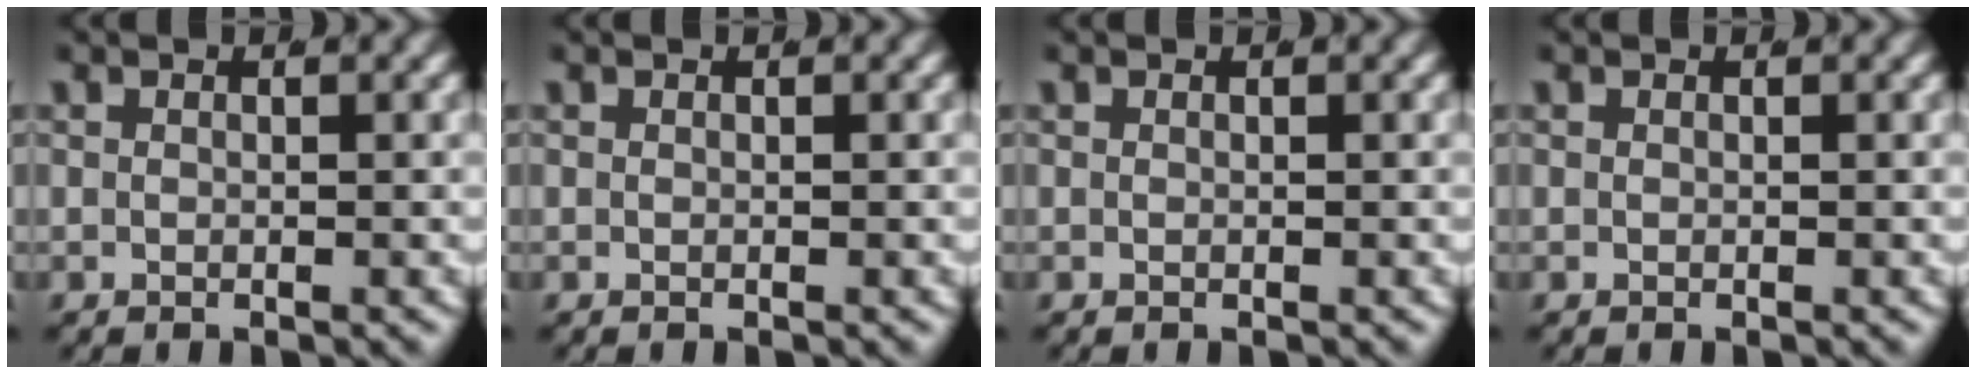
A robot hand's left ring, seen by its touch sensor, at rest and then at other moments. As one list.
[{"total": 0.0}, {"total": 0.0}, {"total": 0.0}]